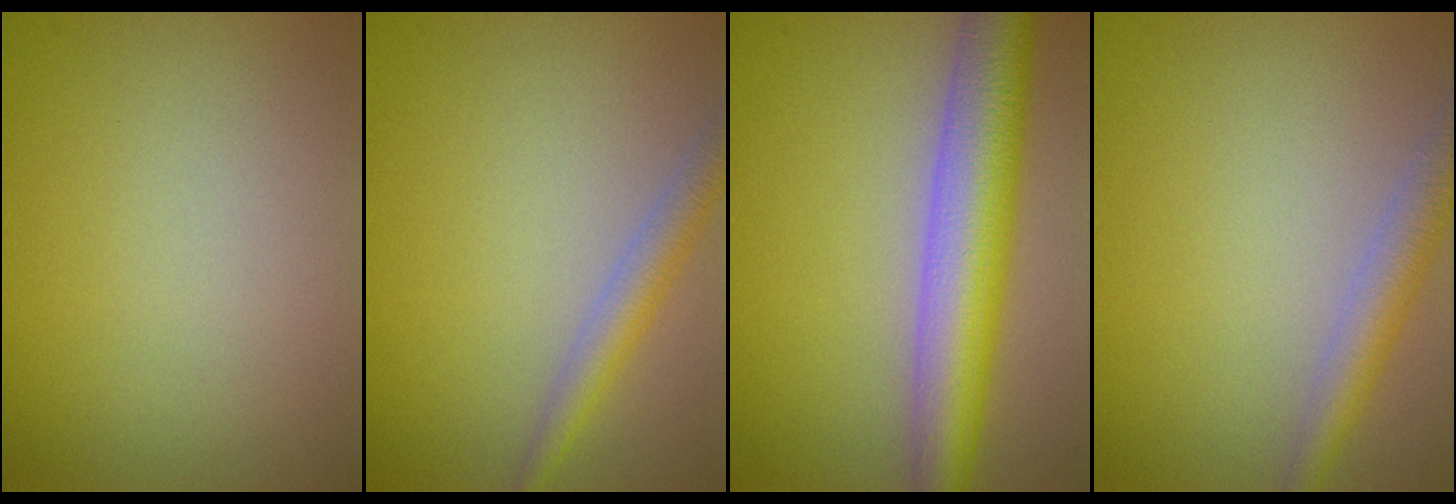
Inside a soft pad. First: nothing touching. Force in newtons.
{"total": 2.9, "press": 2.9, "slide": 0.1}
{"total": 8.0, "press": 8.0, "slide": 0.2}
{"total": 3.5, "press": 3.5, "slide": 0.1}